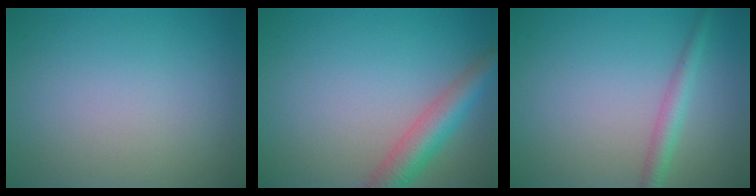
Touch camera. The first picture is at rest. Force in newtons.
{"total": 4.3, "press": 4.3, "slide": 0.1}
{"total": 2.0, "press": 2.0, "slide": 0.0}